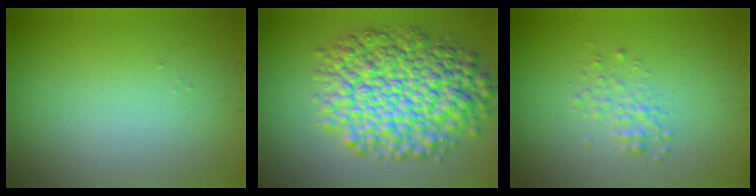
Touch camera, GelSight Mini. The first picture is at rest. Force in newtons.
{"total": 9.5, "press": 9.5, "slide": 0.2}
{"total": 1.4, "press": 1.4, "slide": 0.1}